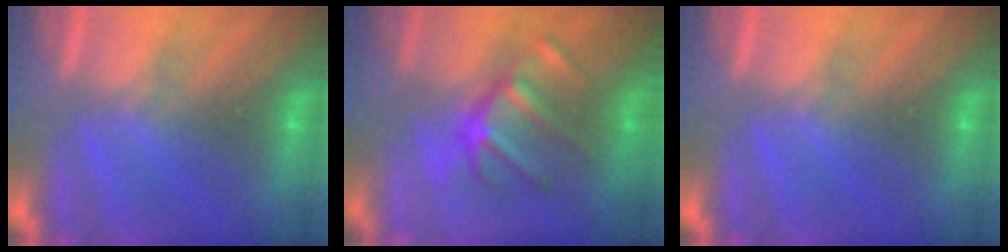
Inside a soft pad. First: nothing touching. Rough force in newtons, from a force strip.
{"total": 2.8}
{"total": 0.0}